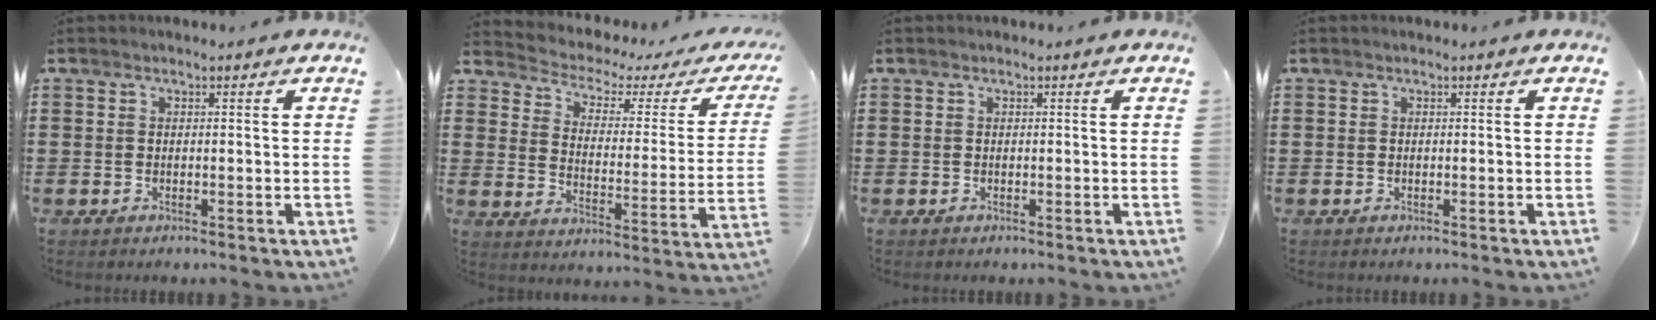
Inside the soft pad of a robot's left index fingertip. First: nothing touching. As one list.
[{"total": 2.3, "force": [1.6, 1.2, 1.2], "torque": [-0.040, -0.018, 0.014]}, {"total": 0.0}, {"total": 0.0}]